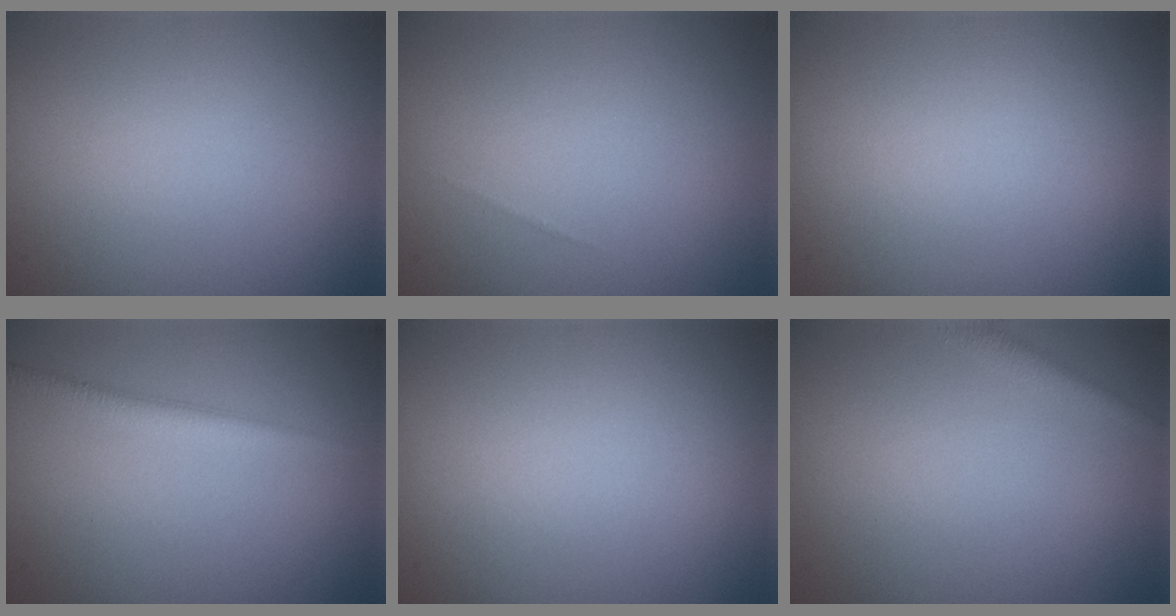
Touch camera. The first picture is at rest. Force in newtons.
{"total": 0.0}
{"total": 0.0}
{"total": 2.2, "press": 2.2, "slide": 0.0}
{"total": 0.0}
{"total": 1.9, "press": 1.9, "slide": 0.0}